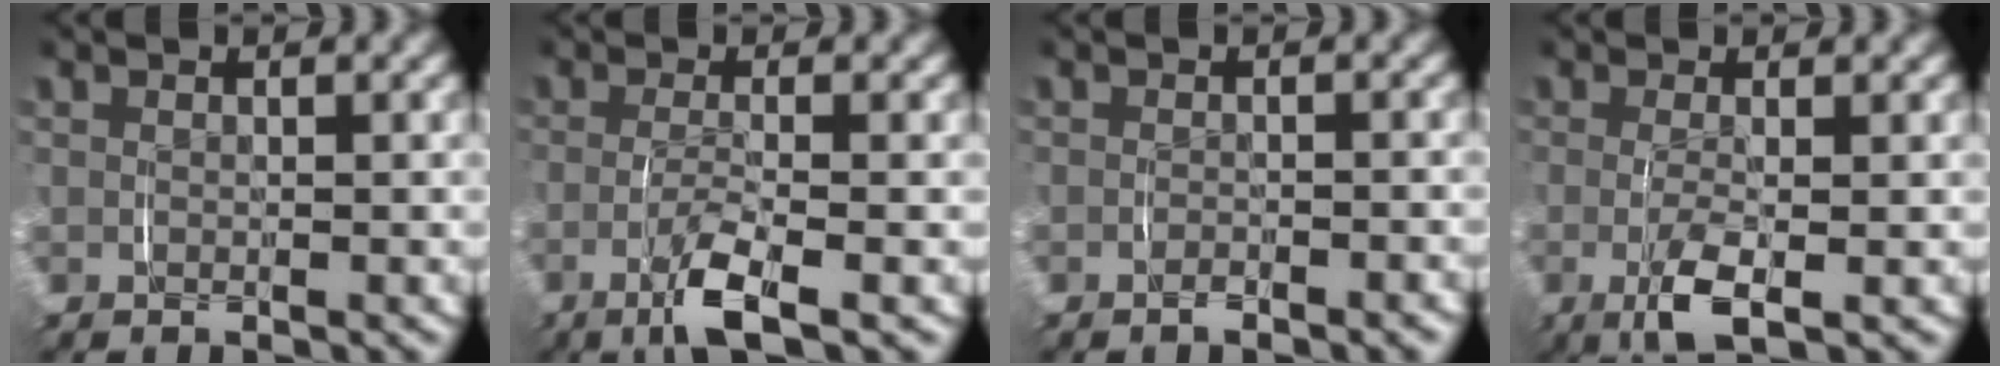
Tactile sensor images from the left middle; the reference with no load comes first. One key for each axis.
{"total": 3.7, "fx": -1.5, "fy": 0.4, "fz": 3.4, "tx": -0.065, "ty": -0.009, "tz": -0.025}
{"total": 1.0, "fx": -0.9, "fy": 0.1, "fz": 0.4, "tx": -0.007, "ty": 0.003, "tz": -0.017}
{"total": 3.5, "fx": -0.9, "fy": 0.8, "fz": 3.3, "tx": -0.068, "ty": -0.015, "tz": -0.010}